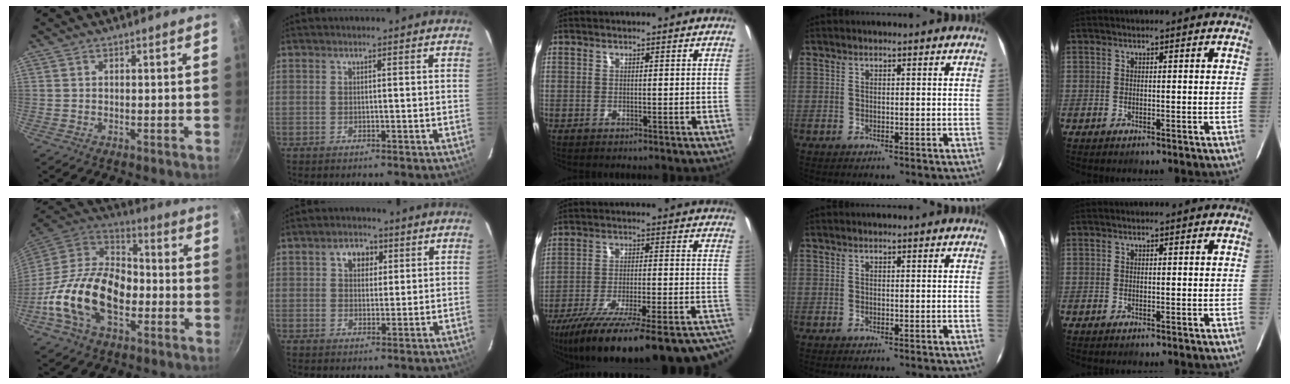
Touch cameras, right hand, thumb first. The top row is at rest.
{"thumb": {"total": 23.2, "force": [-6.1, 14.4, 17.1], "torque": [-0.296, 0.041, -0.129]}, "index": {"total": 4.7, "force": [1.7, 3.6, 2.5], "torque": [-0.035, 0.015, 0.029]}, "middle": {"total": 32.0, "force": [-26.2, 3.8, 18.0], "torque": [-0.249, -0.074, -0.369]}}